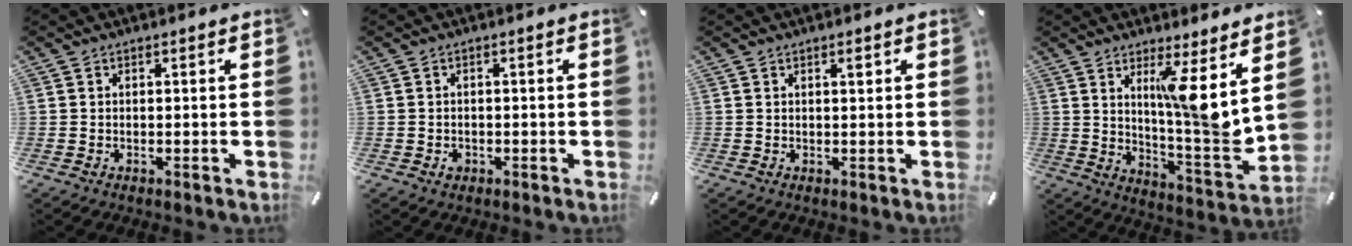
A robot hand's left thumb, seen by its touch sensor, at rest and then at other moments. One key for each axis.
{"total": 1.6, "fx": -0.7, "fy": 1.3, "fz": 0.6, "tx": -0.011, "ty": 0.004, "tz": -0.015}
{"total": 1.2, "fx": 0.4, "fy": 0.5, "fz": 1.0, "tx": -0.019, "ty": 0.003, "tz": 0.007}
{"total": 11.8, "fx": 5.3, "fy": 0.6, "fz": 10.6, "tx": -0.157, "ty": -0.055, "tz": 0.081}